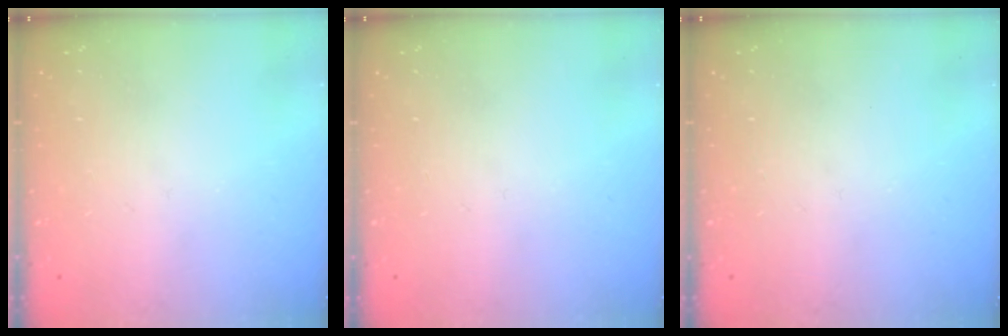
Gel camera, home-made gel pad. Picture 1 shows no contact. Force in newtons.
{"total": 0.0}
{"total": 0.0}